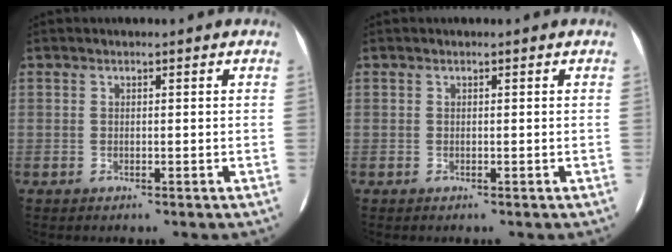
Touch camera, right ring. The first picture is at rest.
{"total": 0.0}